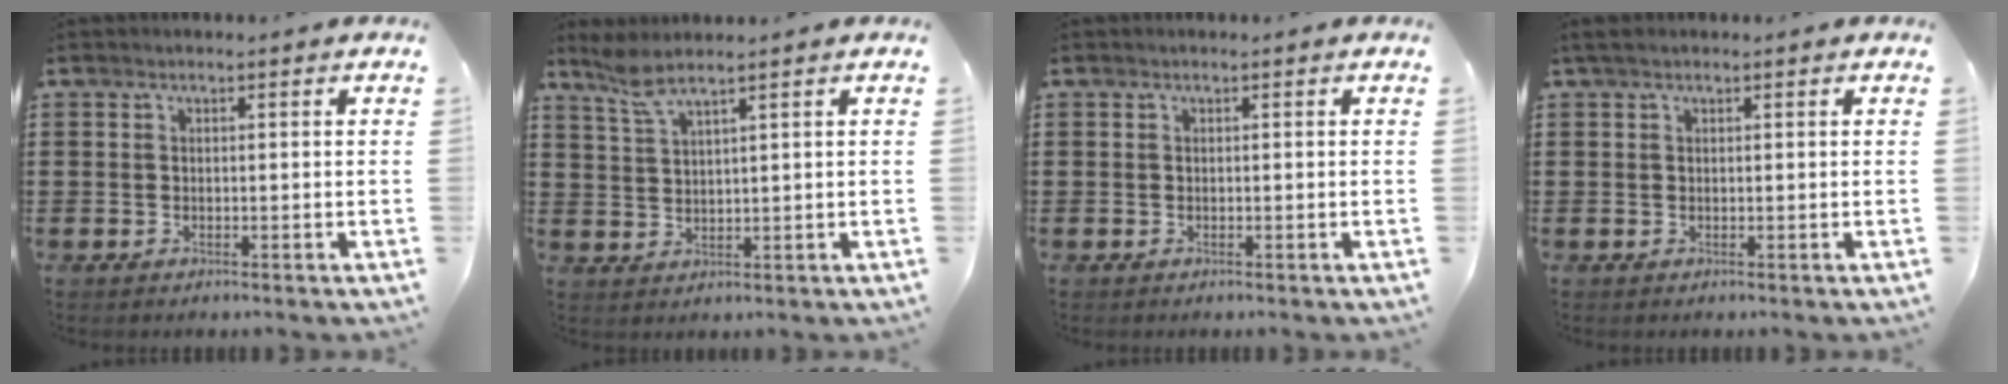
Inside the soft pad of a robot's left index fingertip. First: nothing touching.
{"total": 3.8, "force": [3.0, 0.3, 2.4], "torque": [-0.056, -0.003, 0.055]}
{"total": 0.0}
{"total": 0.9, "force": [0.4, 0.4, 0.8], "torque": [-0.015, 0.003, 0.007]}